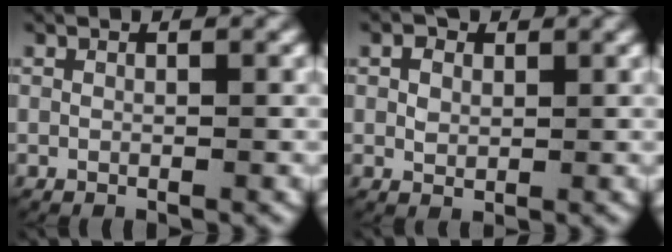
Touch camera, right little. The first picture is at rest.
{"total": 1.7, "force": [0.5, 1.3, 0.8], "torque": [-0.022, -0.009, 0.016]}